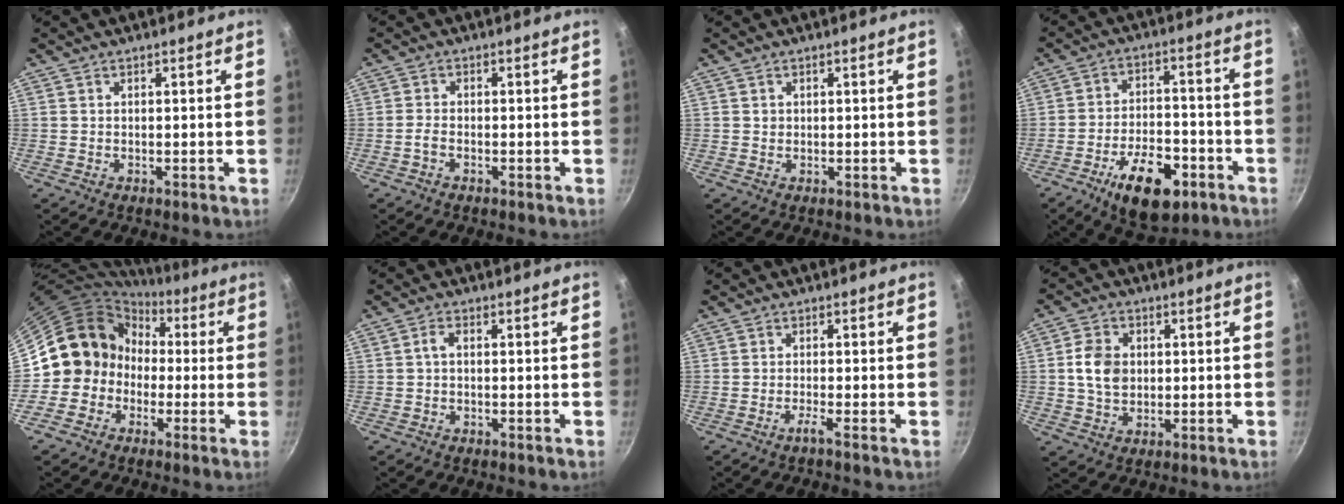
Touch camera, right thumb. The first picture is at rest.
{"total": 1.5, "force": [-1.0, 0.7, 1.0], "torque": [-0.029, 0.011, -0.023]}
{"total": 1.2, "force": [0.2, 1.1, 0.3], "torque": [0.002, 0.004, 0.003]}
{"total": 14.4, "force": [-7.1, 7.1, 10.3], "torque": [-0.142, 0.037, -0.108]}
{"total": 10.4, "force": [-0.1, 10.0, 2.9], "torque": [-0.001, 0.042, -0.020]}
{"total": 1.7, "force": [-0.1, 0.9, 1.4], "torque": [-0.031, 0.010, -0.004]}
{"total": 1.5, "force": [-0.9, -0.5, 1.1], "torque": [-0.028, 0.003, -0.022]}
{"total": 7.2, "force": [0.6, 5.5, 4.6], "torque": [-0.068, 0.007, 0.008]}